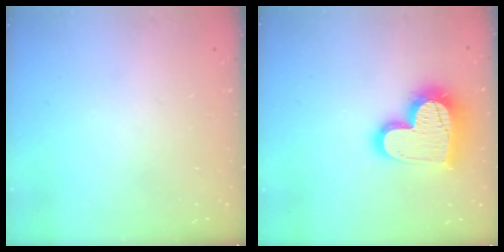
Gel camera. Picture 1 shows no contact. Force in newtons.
{"total": 20.1, "press": 20.0, "slide": 1.5}